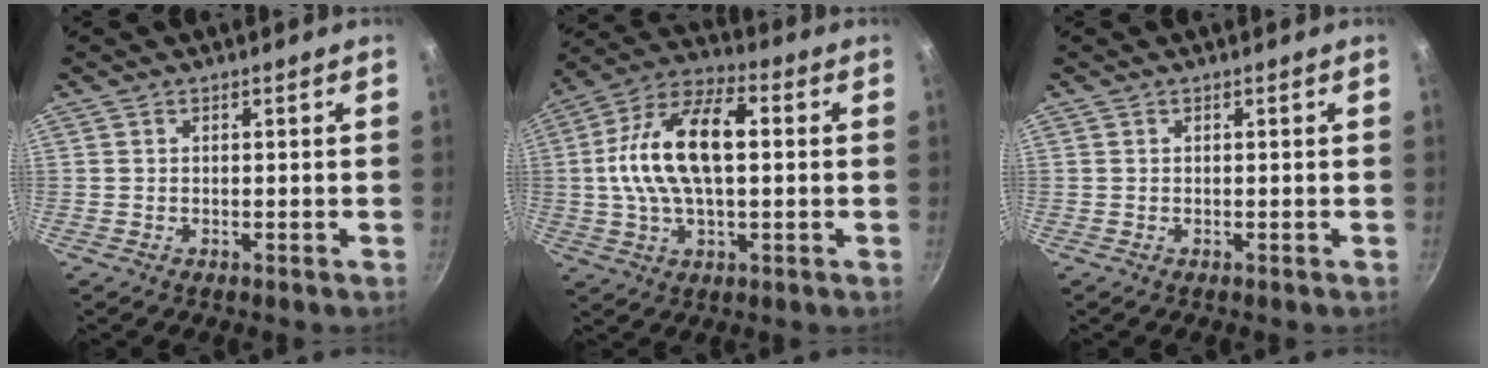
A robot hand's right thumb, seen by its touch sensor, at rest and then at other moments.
{"total": 17.4, "force": [1.5, 9.1, 14.8], "torque": [-0.262, 0.031, 0.012]}
{"total": 0.0}